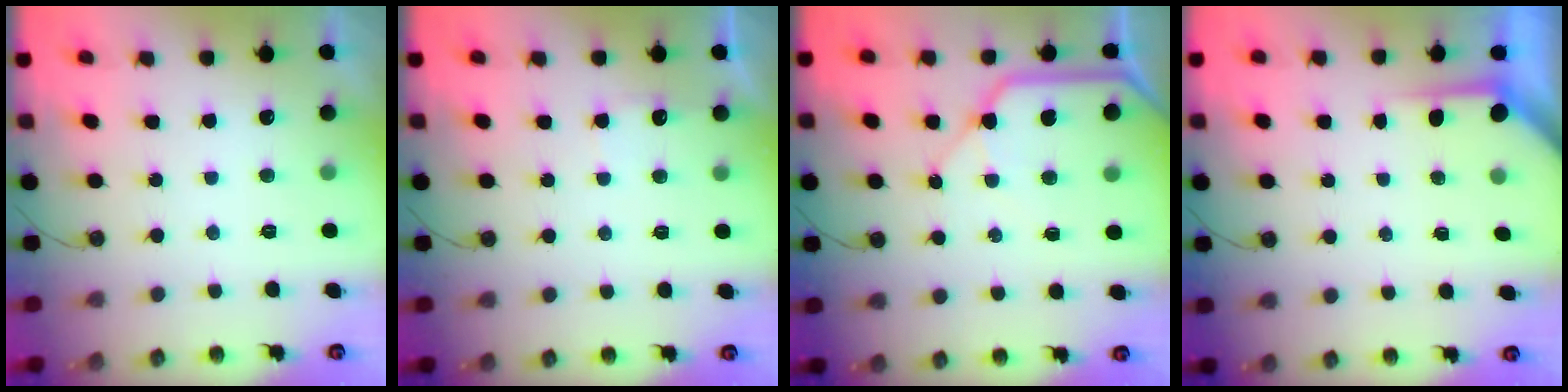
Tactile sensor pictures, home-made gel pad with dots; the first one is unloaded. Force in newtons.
{"total": 3.1, "press": 3.1, "slide": 0.4}
{"total": 10.2, "press": 10.1, "slide": 1.4}
{"total": 3.4, "press": 3.3, "slide": 0.3}